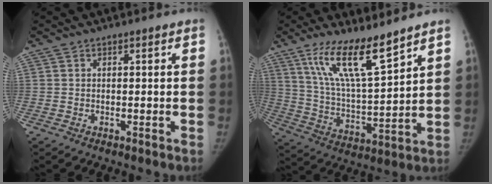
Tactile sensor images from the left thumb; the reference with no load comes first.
{"total": 14.3, "force": [9.9, 2.9, 9.9], "torque": [-0.168, -0.064, 0.197]}